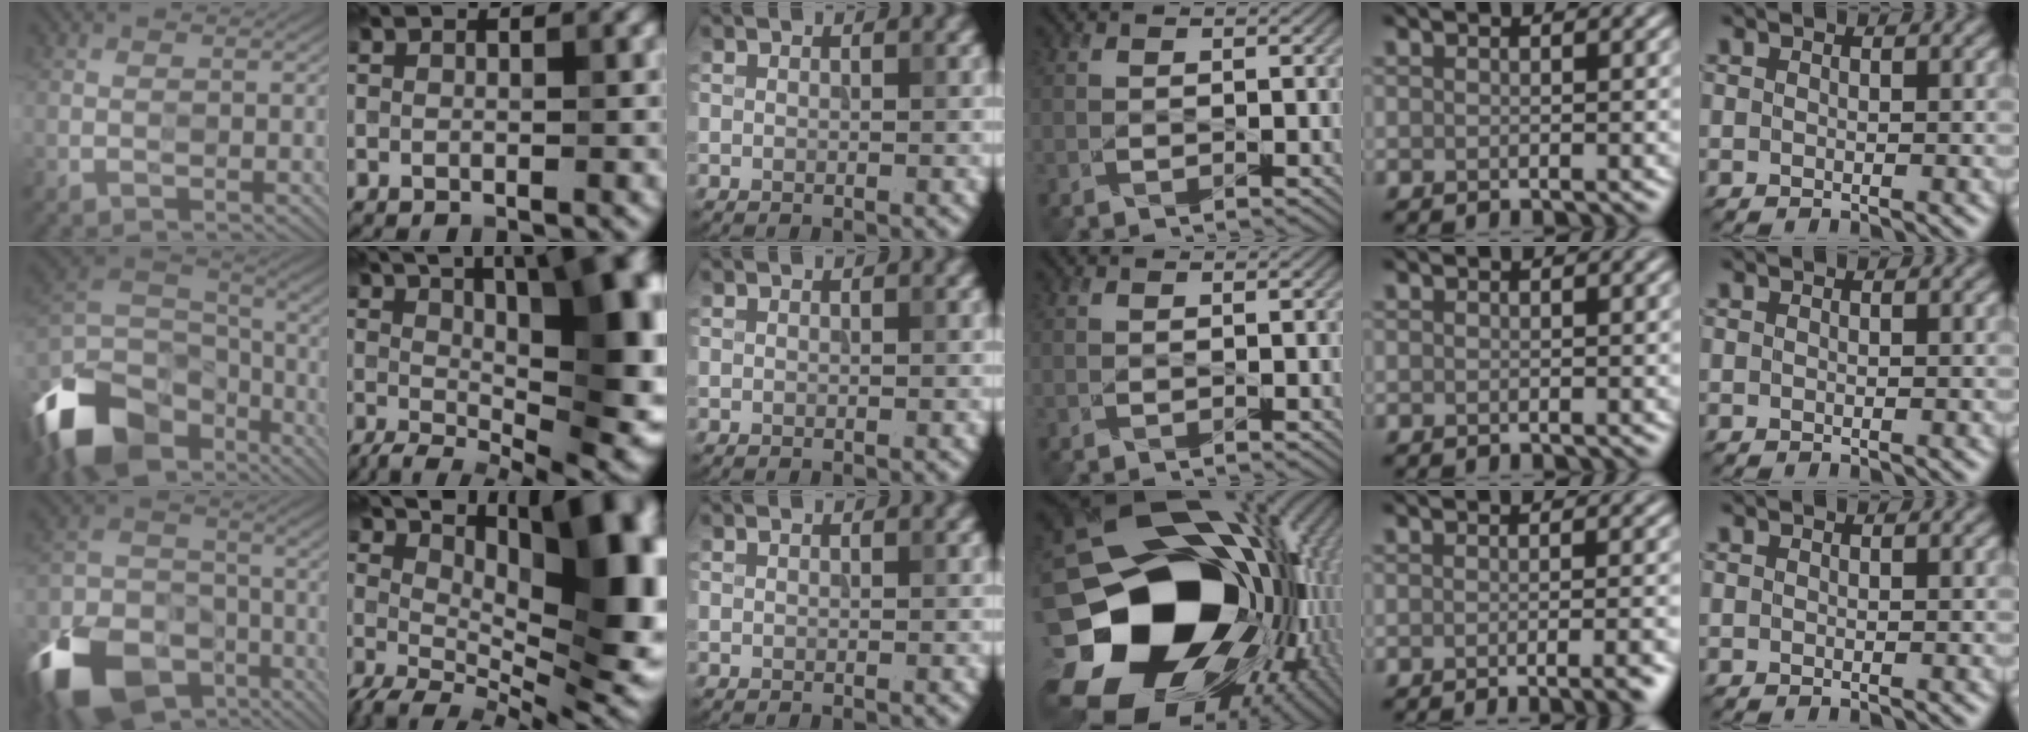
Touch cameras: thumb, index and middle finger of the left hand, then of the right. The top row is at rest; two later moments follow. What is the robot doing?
{"motion": "wipe", "object": "glasses"}